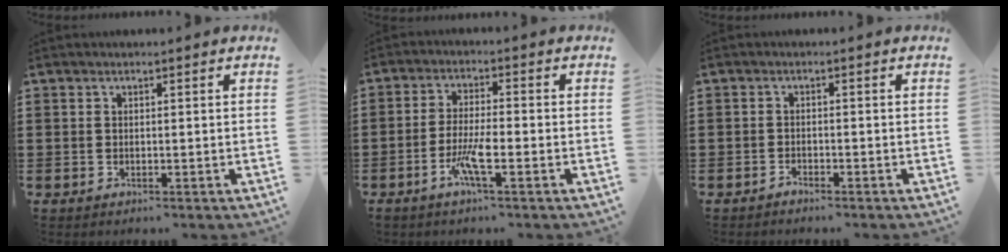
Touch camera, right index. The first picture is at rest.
{"total": 5.3, "force": [-2.4, 0.7, 4.6], "torque": [-0.103, -0.011, -0.049]}
{"total": 1.2, "force": [-1.1, 0.1, 0.0], "torque": [-0.004, 0.003, -0.024]}